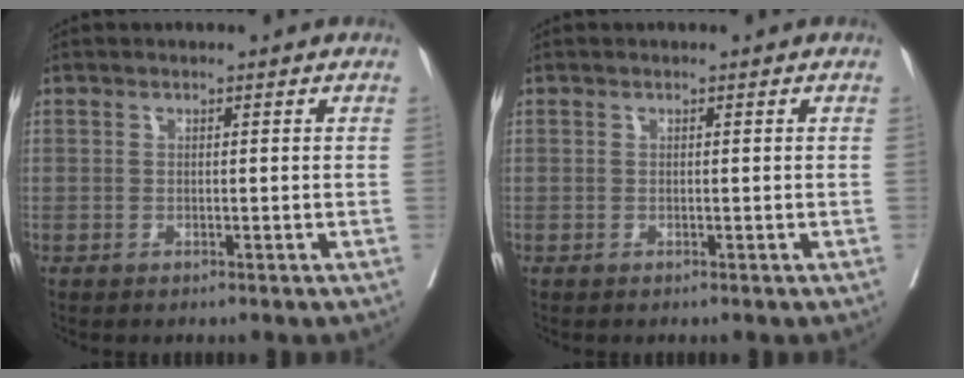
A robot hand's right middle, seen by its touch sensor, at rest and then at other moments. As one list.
[{"total": 0.0}]